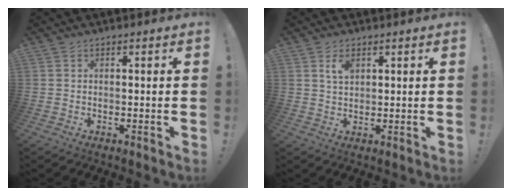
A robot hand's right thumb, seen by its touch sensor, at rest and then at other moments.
{"total": 3.7, "force": [1.9, 2.1, 2.4], "torque": [-0.029, -0.007, 0.029]}